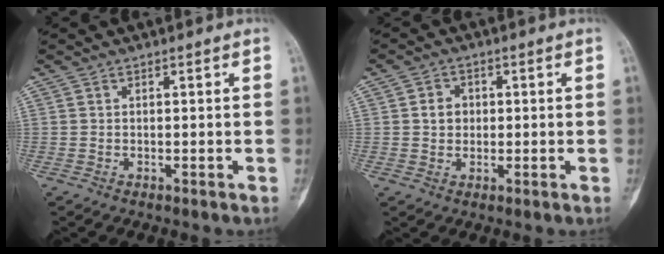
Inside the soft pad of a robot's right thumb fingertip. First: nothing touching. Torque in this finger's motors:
{"motor_torque": [-0.36, 0.36, 0.22, -0.18, -0.08]}